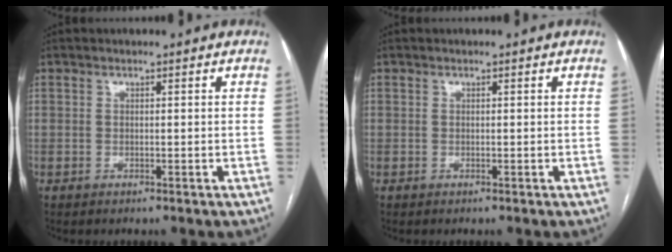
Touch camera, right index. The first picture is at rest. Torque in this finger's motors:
{"motor_torque": [0.00, 0.00, 0.00, 0.00]}